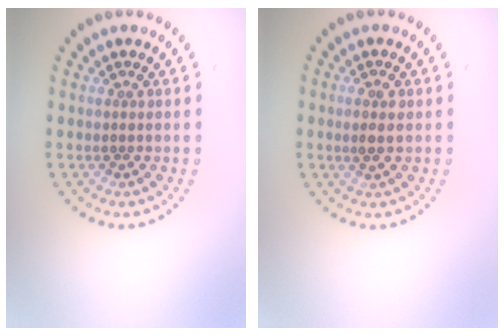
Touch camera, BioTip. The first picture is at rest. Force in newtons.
{"total": 1.7, "press": 1.7, "slide": 0.3}